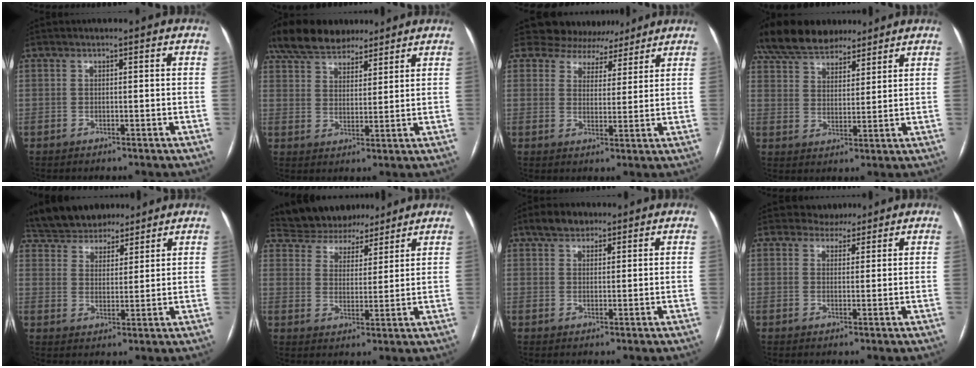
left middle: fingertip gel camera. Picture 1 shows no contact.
{"total": 13.8, "force": [11.2, 5.6, 5.9], "torque": [-0.114, 0.043, 0.190]}
{"total": 10.5, "force": [9.2, 5.0, 0.6], "torque": [0.005, 0.006, 0.123]}
{"total": 15.7, "force": [12.9, 6.0, 6.6], "torque": [-0.134, 0.042, 0.221]}
{"total": 12.5, "force": [11.0, 4.9, 3.5], "torque": [-0.063, 0.031, 0.184]}
{"total": 11.5, "force": [10.4, 4.5, 1.7], "torque": [-0.025, 0.022, 0.163]}
{"total": 3.9, "force": [2.8, 2.2, 1.4], "torque": [-0.027, 0.014, 0.049]}
{"total": 3.2, "force": [2.8, 1.5, 0.0], "torque": [0.005, 0.006, 0.041]}